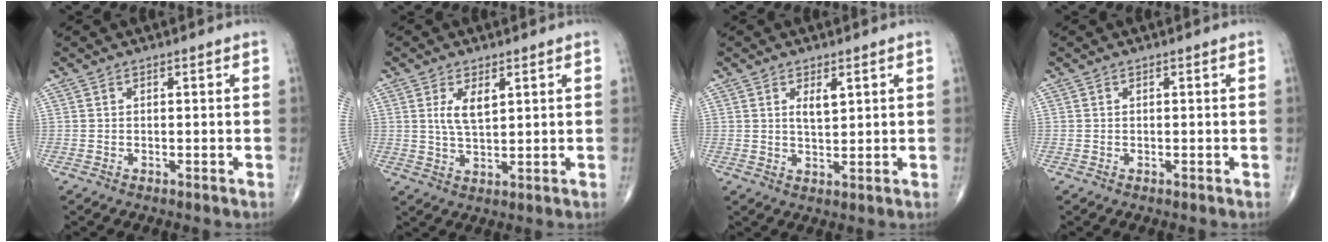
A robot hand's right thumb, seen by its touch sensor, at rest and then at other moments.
{"total": 4.8, "force": [1.7, 2.1, 3.9], "torque": [-0.070, -0.012, 0.037]}
{"total": 3.2, "force": [1.4, 1.3, 2.6], "torque": [-0.038, -0.013, 0.026]}
{"total": 0.0}